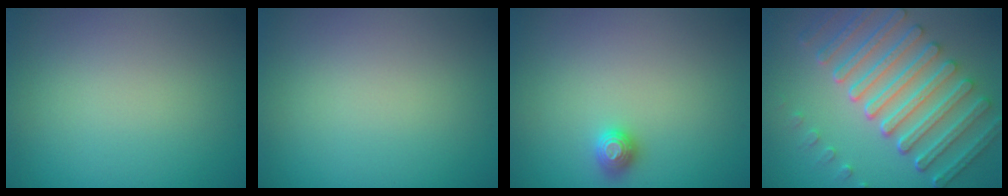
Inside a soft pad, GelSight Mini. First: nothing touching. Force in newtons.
{"total": 0.0}
{"total": 1.2, "press": 1.1, "slide": 0.2}
{"total": 8.3, "press": 6.3, "slide": 5.4}